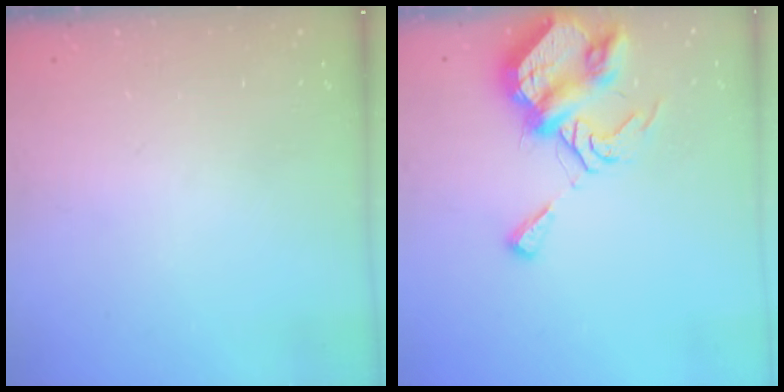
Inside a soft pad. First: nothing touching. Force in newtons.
{"total": 9.3, "press": 9.2, "slide": 1.2}